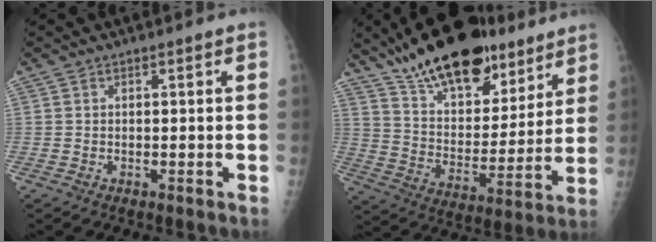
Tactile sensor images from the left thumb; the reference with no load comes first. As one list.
[{"total": 24.4, "force": [17.6, 10.7, 13.1], "torque": [-0.177, -0.066, 0.286]}]